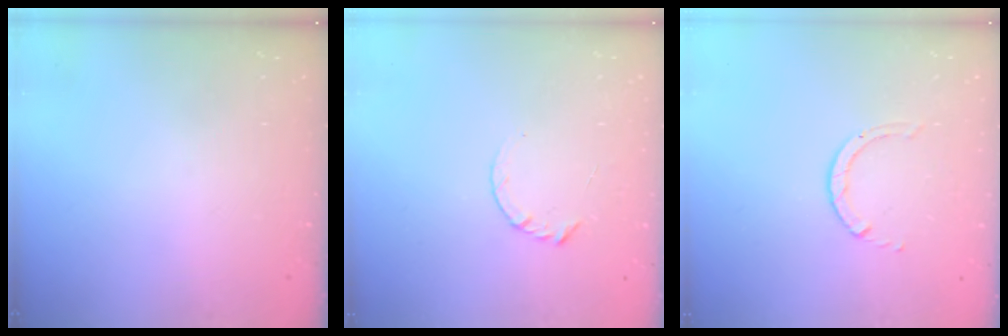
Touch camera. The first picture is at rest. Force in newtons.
{"total": 3.7, "press": 3.6, "slide": 0.4}
{"total": 1.4, "press": 1.4, "slide": 0.1}